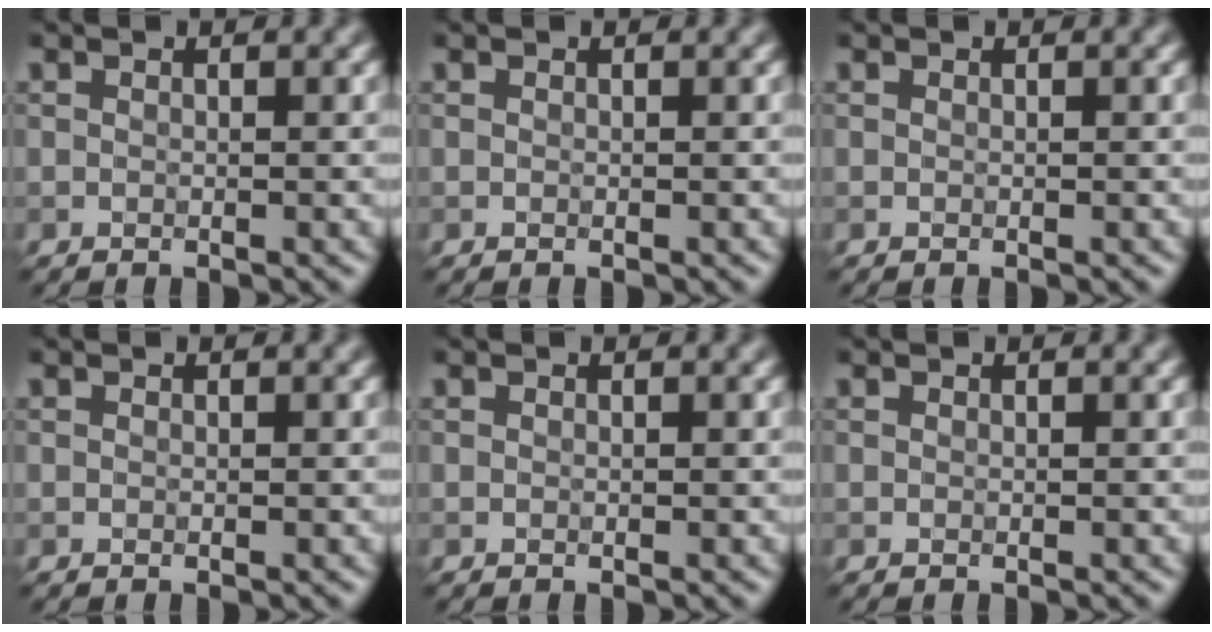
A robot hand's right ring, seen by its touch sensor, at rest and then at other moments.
{"total": 0.0}
{"total": 0.0}
{"total": 0.0}
{"total": 0.0}
{"total": 0.0}